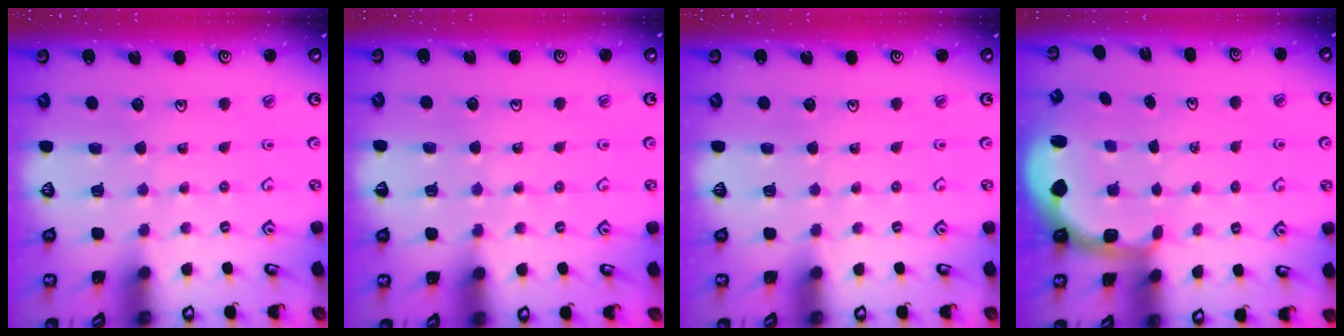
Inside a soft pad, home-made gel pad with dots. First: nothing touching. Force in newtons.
{"total": 3.7, "press": 3.6, "slide": 0.6}
{"total": 0.0}
{"total": 2.2, "press": 1.5, "slide": 1.6}